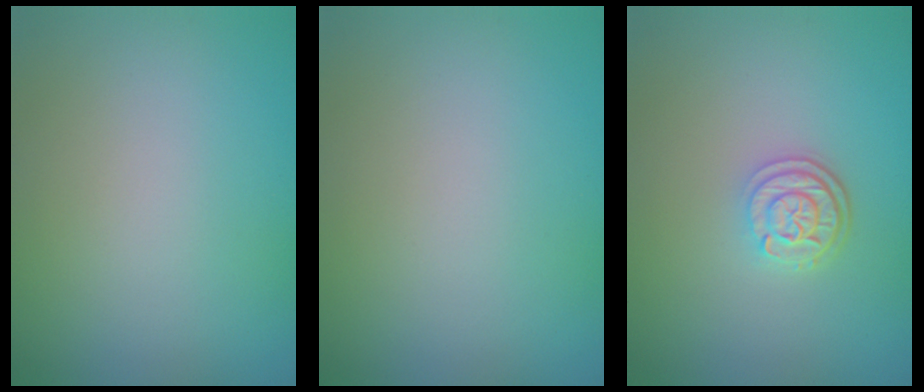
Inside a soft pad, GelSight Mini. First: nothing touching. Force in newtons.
{"total": 0.0}
{"total": 3.0, "press": 2.5, "slide": 1.6}